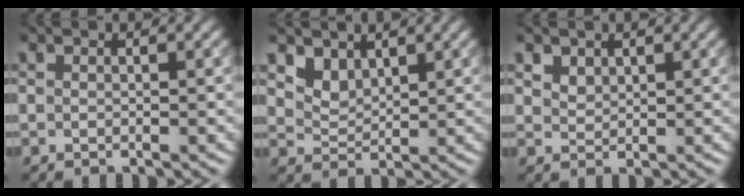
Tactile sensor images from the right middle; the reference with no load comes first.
{"total": 2.9, "force": [2.3, 1.6, 1.0], "torque": [-0.031, -0.014, 0.058]}
{"total": 1.5, "force": [1.2, 0.8, 0.4], "torque": [-0.013, -0.003, 0.023]}